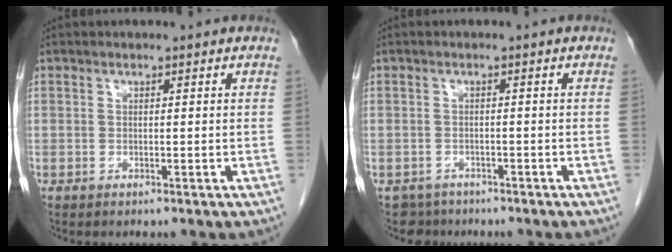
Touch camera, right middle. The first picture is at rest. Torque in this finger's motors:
{"motor_torque": [-0.09, 0.13, 0.00, 0.00]}